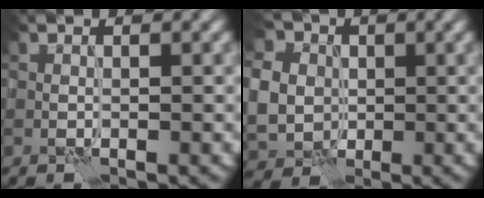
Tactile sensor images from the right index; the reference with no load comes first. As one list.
[{"total": 10.0, "force": [0.6, 8.8, 4.8], "torque": [-0.111, 0.005, -0.019]}]